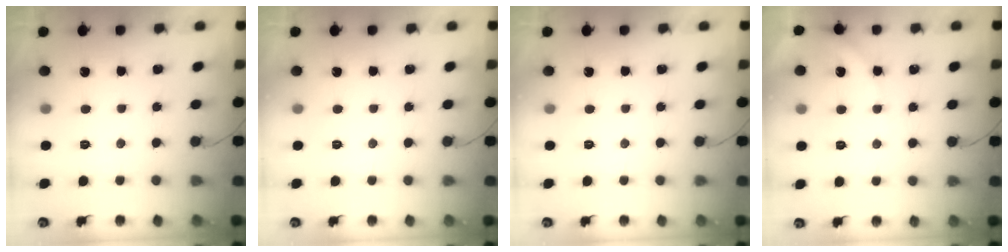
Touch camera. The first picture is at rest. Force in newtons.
{"total": 0.0}
{"total": 0.0}
{"total": 3.3, "press": 3.2, "slide": 0.6}